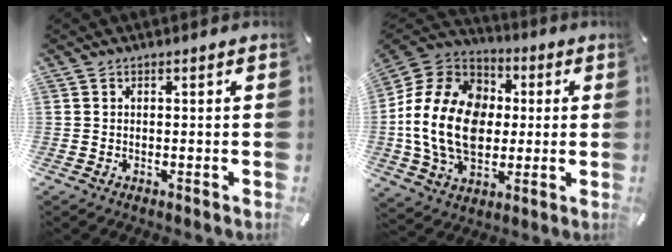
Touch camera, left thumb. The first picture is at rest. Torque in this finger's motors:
{"motor_torque": [1.82, 3.18, 1.15, -0.25, 0.38]}